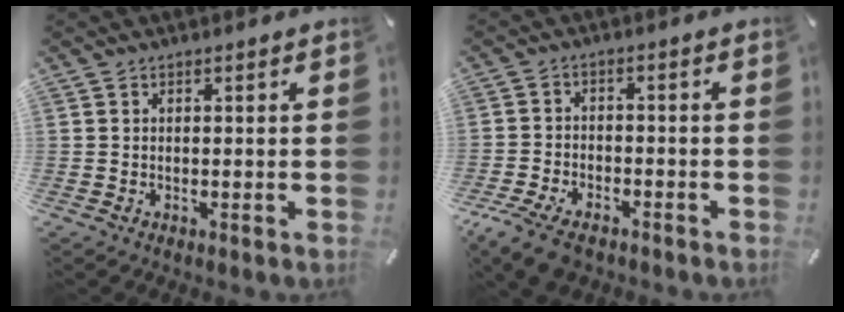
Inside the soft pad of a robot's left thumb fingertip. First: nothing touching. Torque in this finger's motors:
{"motor_torque": [0.32, 1.04, 0.19, 0.09, 0.17]}